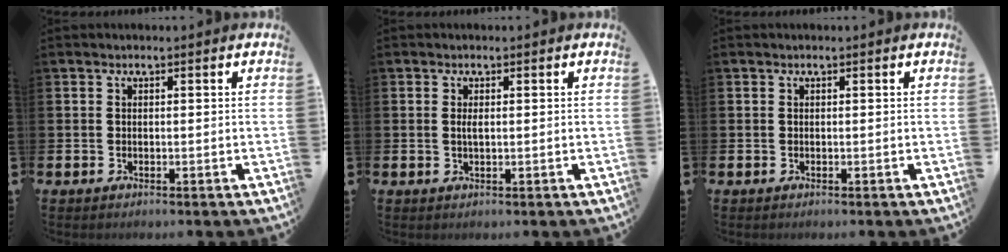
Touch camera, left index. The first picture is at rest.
{"total": 1.1, "force": [0.2, 0.4, 1.0], "torque": [-0.020, 0.003, 0.003]}
{"total": 0.0}